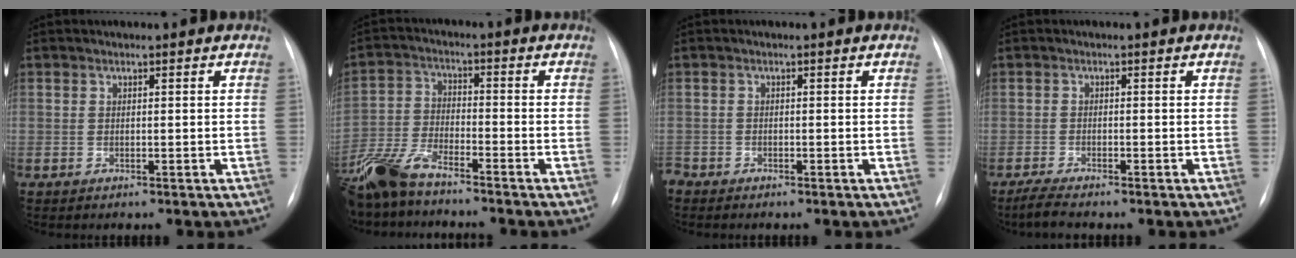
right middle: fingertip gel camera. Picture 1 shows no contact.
{"total": 10.0, "force": [-8.5, 2.1, 4.8], "torque": [-0.110, -0.014, -0.165]}
{"total": 1.5, "force": [-1.4, 0.5, 0.1], "torque": [-0.001, -0.001, -0.022]}
{"total": 3.1, "force": [-2.6, 0.0, 1.6], "torque": [-0.043, -0.012, -0.043]}